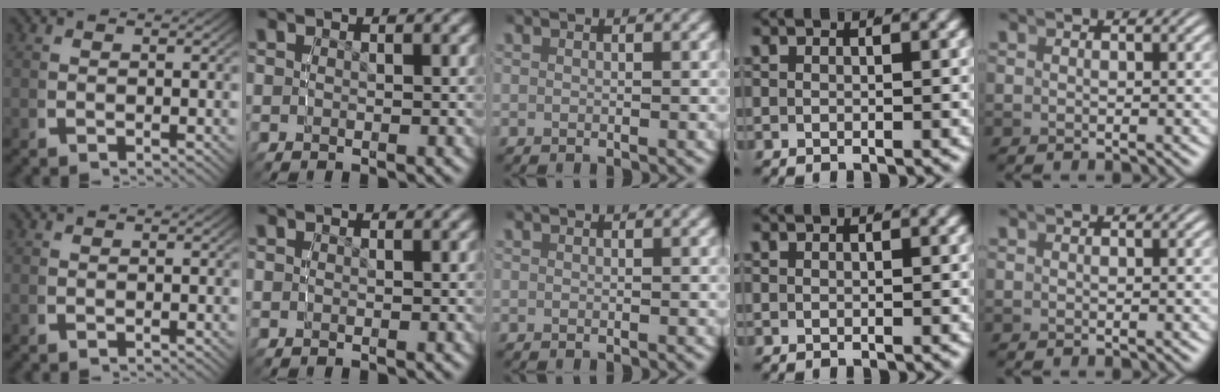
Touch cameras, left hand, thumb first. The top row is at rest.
{}